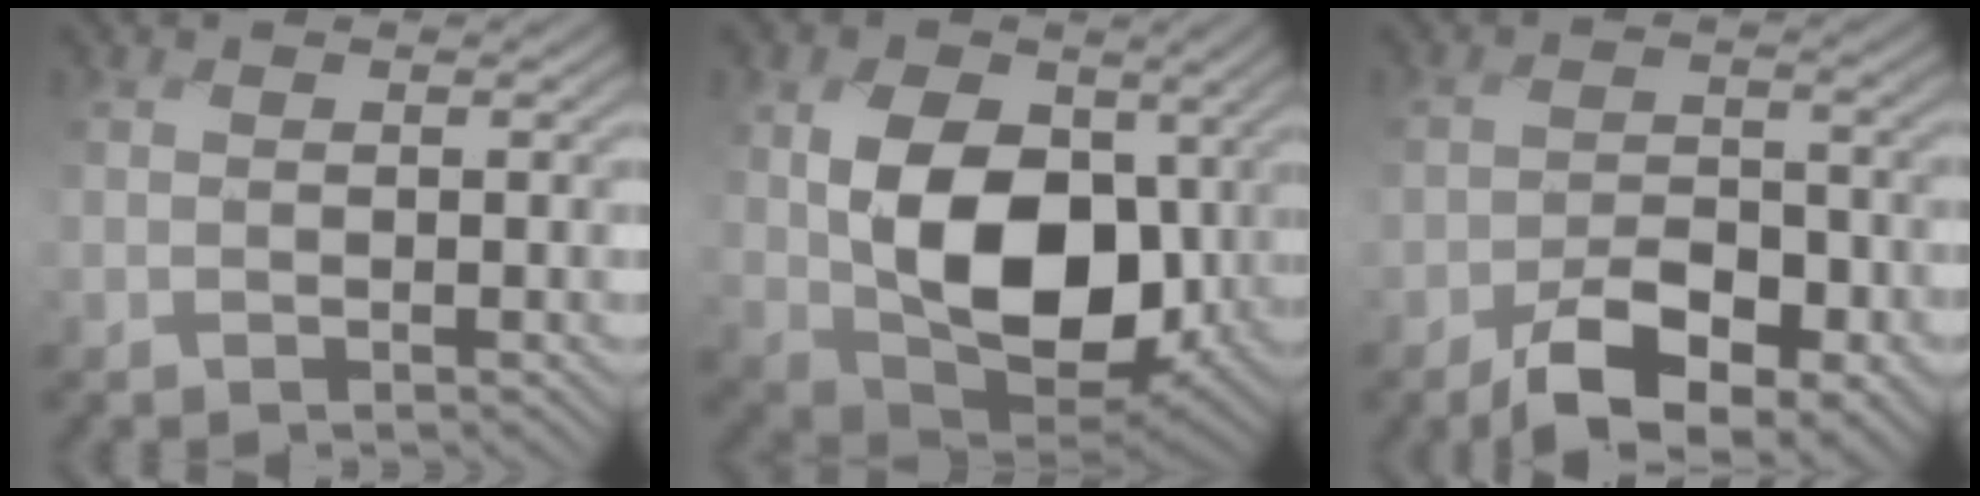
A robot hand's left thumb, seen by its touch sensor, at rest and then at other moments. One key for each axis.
{"total": 13.5, "fx": 0.4, "fy": 9.1, "fz": 10.0, "tx": -0.194, "ty": -0.014, "tz": 0.014}
{"total": 7.2, "fx": -4.6, "fy": 3.5, "fz": 4.3, "tx": -0.074, "ty": -0.009, "tz": -0.083}